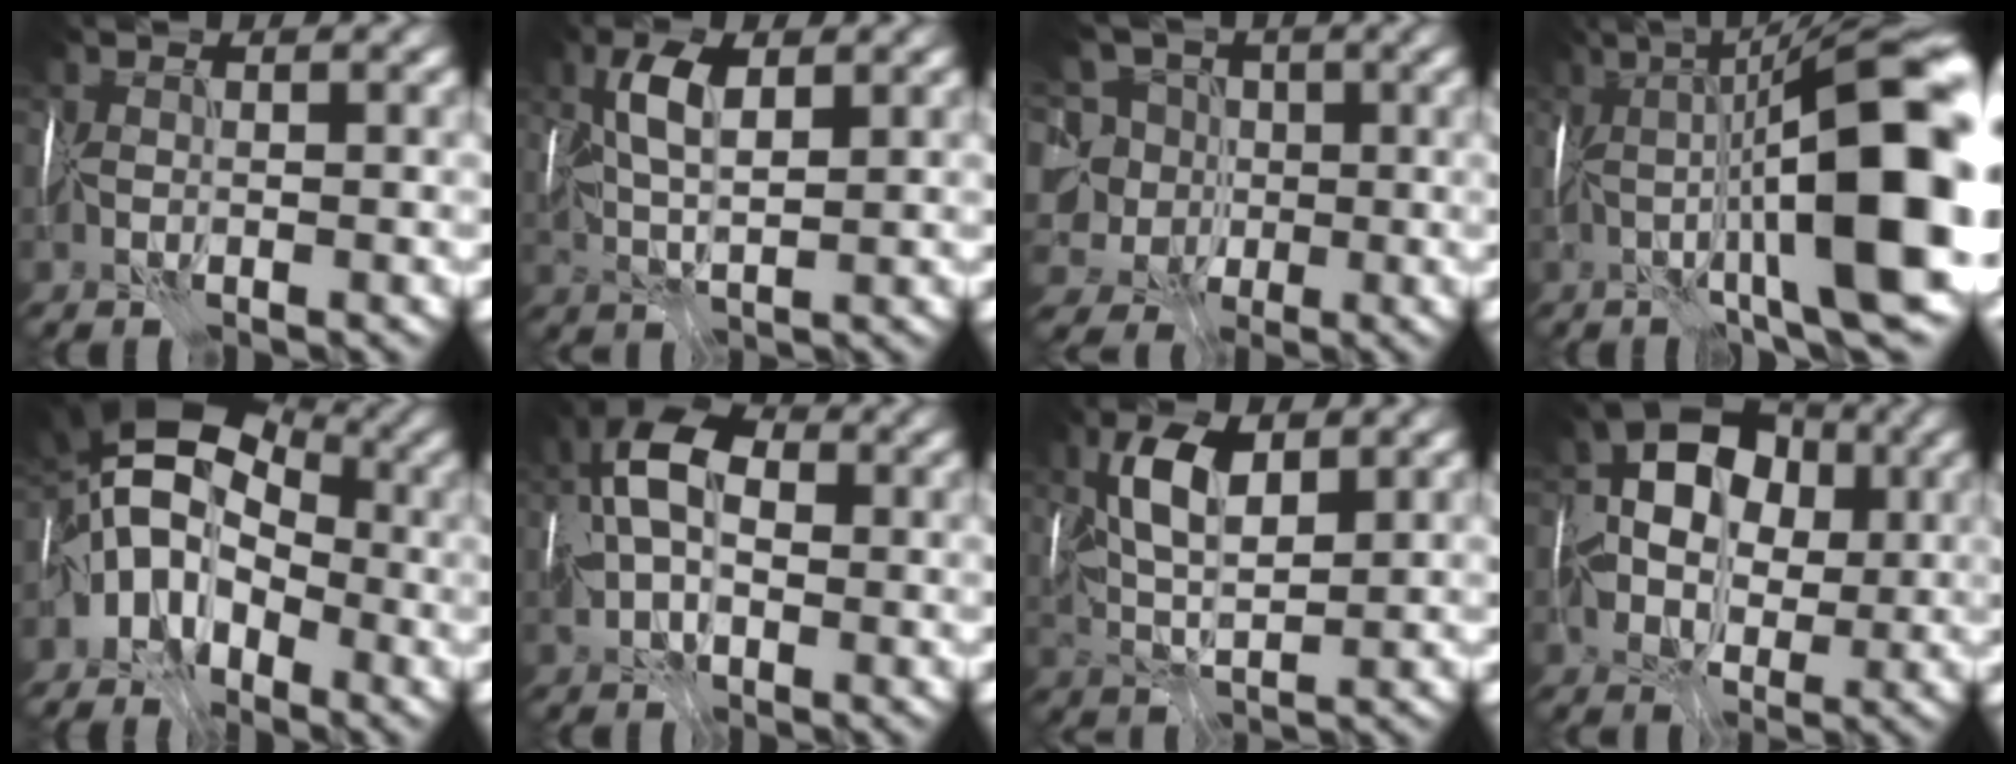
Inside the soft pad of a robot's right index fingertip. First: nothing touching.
{"total": 4.5, "force": [1.6, 1.8, 3.8], "torque": [-0.083, 0.015, 0.033]}
{"total": 9.6, "force": [-0.2, 8.7, 3.9], "torque": [-0.095, 0.036, -0.039]}
{"total": 14.2, "force": [-0.1, 3.1, 13.8], "torque": [-0.190, 0.026, 0.001]}
{"total": 8.8, "force": [-1.5, 6.3, 5.9], "torque": [-0.085, 0.026, -0.047]}
{"total": 9.5, "force": [1.7, 6.0, 7.1], "torque": [-0.135, 0.036, 0.012]}
{"total": 6.1, "force": [2.2, 2.8, 5.0], "torque": [-0.104, 0.018, 0.041]}
{"total": 8.3, "force": [1.3, 6.2, 5.3], "torque": [-0.073, 0.020, 0.013]}